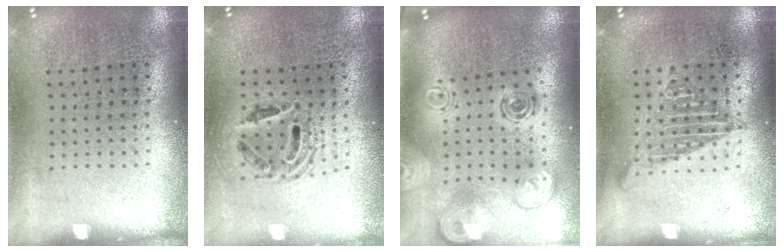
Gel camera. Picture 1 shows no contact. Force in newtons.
{"total": 1.5, "press": 1.3, "slide": 0.8}
{"total": 2.3, "press": 1.8, "slide": 1.4}
{"total": 1.2, "press": 1.1, "slide": 0.3}